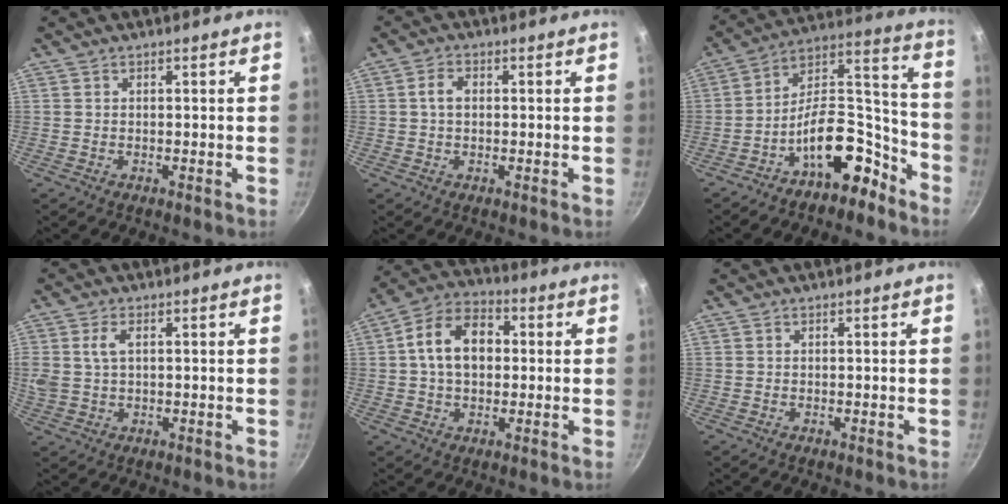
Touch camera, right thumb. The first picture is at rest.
{"total": 3.1, "force": [0.2, 2.1, 2.2], "torque": [-0.038, 0.009, 0.000]}
{"total": 16.1, "force": [-9.5, 8.2, 10.0], "torque": [-0.099, 0.123, -0.150]}
{"total": 6.4, "force": [1.5, 4.1, 4.7], "torque": [-0.091, 0.007, 0.030]}
{"total": 12.2, "force": [1.2, 8.5, 8.7], "torque": [-0.118, 0.027, 0.004]}
{"total": 0.0}